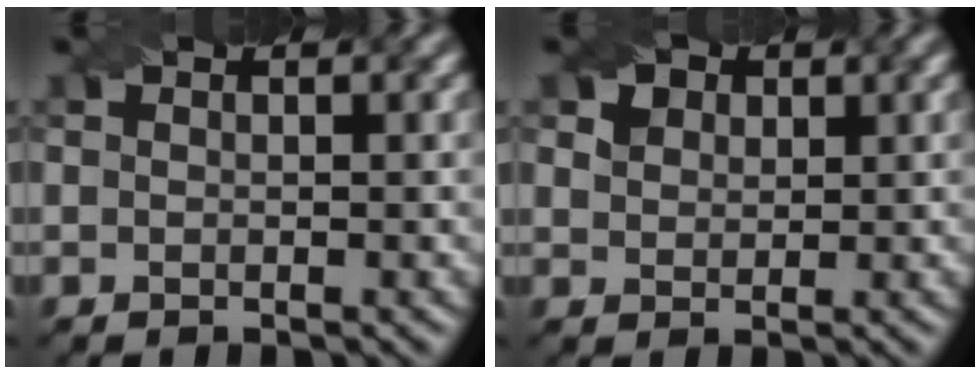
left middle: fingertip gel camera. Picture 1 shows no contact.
{"total": 3.6, "force": [2.2, 2.4, 1.5], "torque": [-0.048, 0.005, 0.036]}